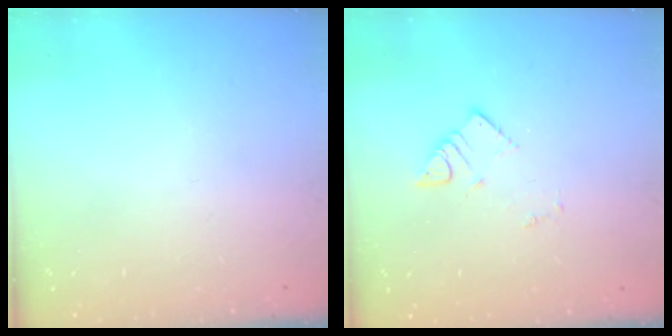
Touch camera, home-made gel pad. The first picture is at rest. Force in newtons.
{"total": 3.2, "press": 3.2, "slide": 0.1}